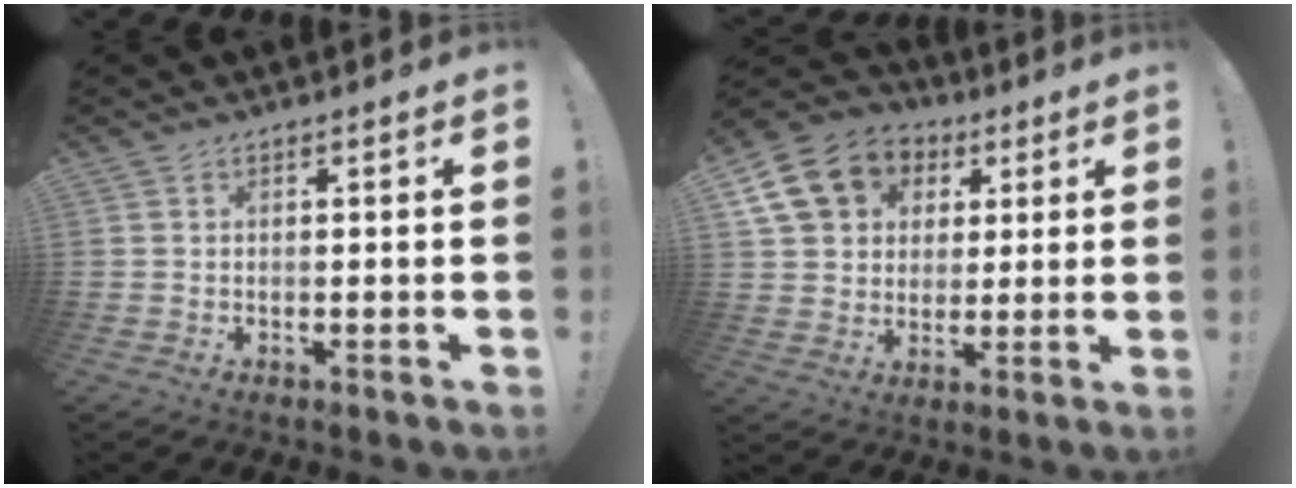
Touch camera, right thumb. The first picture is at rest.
{"total": 15.0, "force": [5.6, 12.4, 6.4], "torque": [-0.086, -0.018, 0.119]}